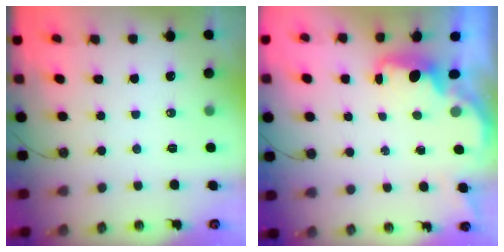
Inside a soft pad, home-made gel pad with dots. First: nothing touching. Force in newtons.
{"total": 1.4, "press": 1.2, "slide": 0.6}